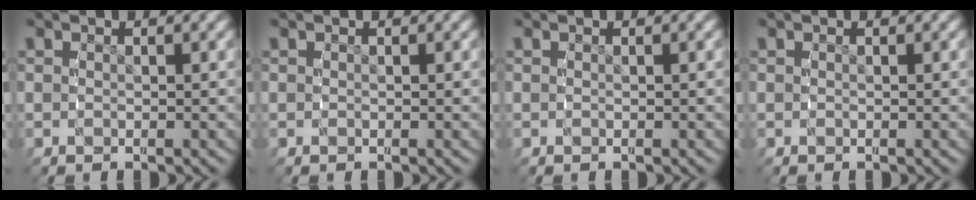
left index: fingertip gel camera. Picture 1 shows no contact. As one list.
[{"total": 0.0}, {"total": 0.0}, {"total": 0.0}]